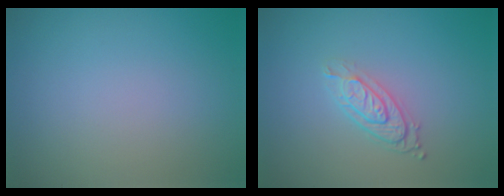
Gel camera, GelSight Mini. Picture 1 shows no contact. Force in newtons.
{"total": 3.2, "press": 2.3, "slide": 2.2}